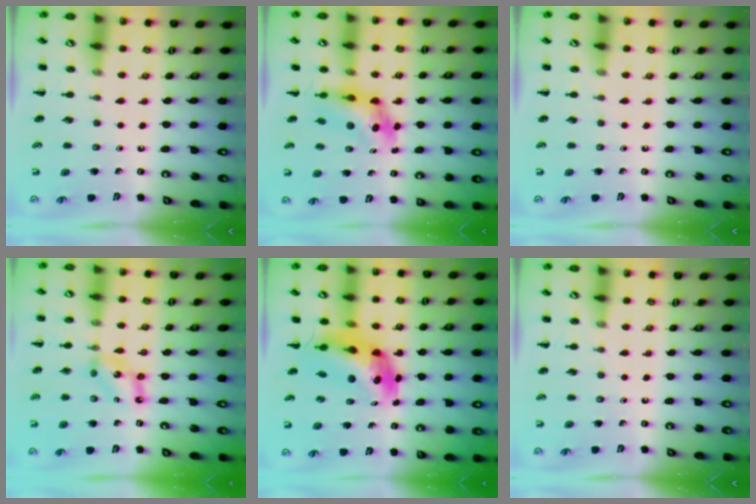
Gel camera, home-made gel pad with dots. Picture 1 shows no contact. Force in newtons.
{"total": 5.2, "press": 5.1, "slide": 0.9}
{"total": 0.0}
{"total": 7.8, "press": 7.6, "slide": 1.8}
{"total": 9.7, "press": 9.2, "slide": 3.2}
{"total": 0.0}